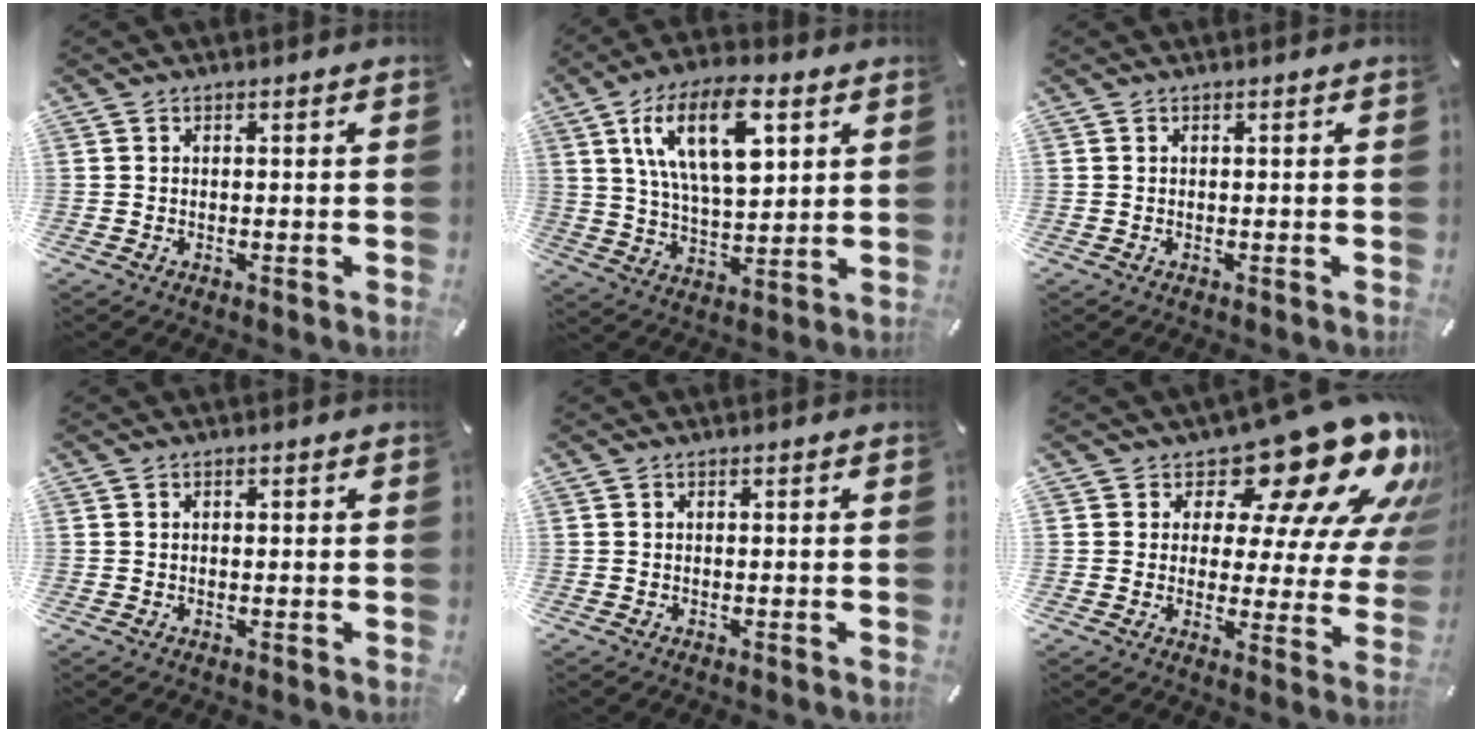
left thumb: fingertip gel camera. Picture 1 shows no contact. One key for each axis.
{"total": 17.2, "fx": 7.4, "fy": 8.2, "fz": 13.1, "tx": -0.251, "ty": -0.011, "tz": 0.122}
{"total": 0.0}
{"total": 0.5, "fx": 0.1, "fy": 0.4, "fz": 0.3, "tx": -0.007, "ty": 0.003, "tz": 0.000}
{"total": 0.0}
{"total": 19.5, "fx": 13.6, "fy": 7.4, "fz": 11.8, "tx": -0.156, "ty": -0.110, "tz": 0.219}